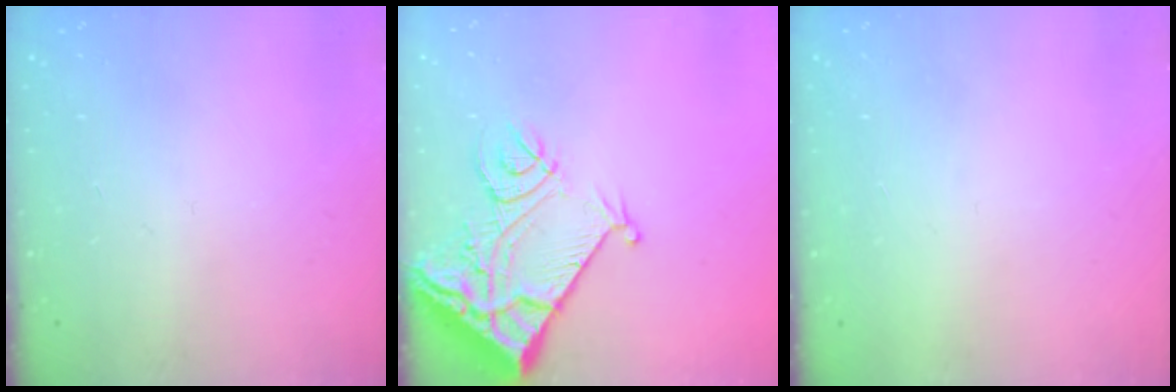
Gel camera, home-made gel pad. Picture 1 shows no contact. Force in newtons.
{"total": 13.6, "press": 13.5, "slide": 1.7}
{"total": 1.5, "press": 1.5, "slide": 0.1}